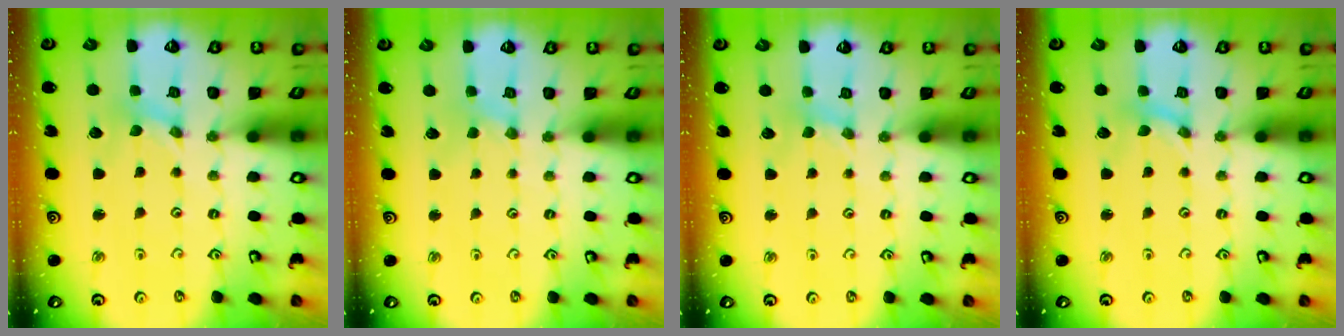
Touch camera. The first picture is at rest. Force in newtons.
{"total": 0.0}
{"total": 1.1, "press": 1.1, "slide": 0.2}
{"total": 0.0}